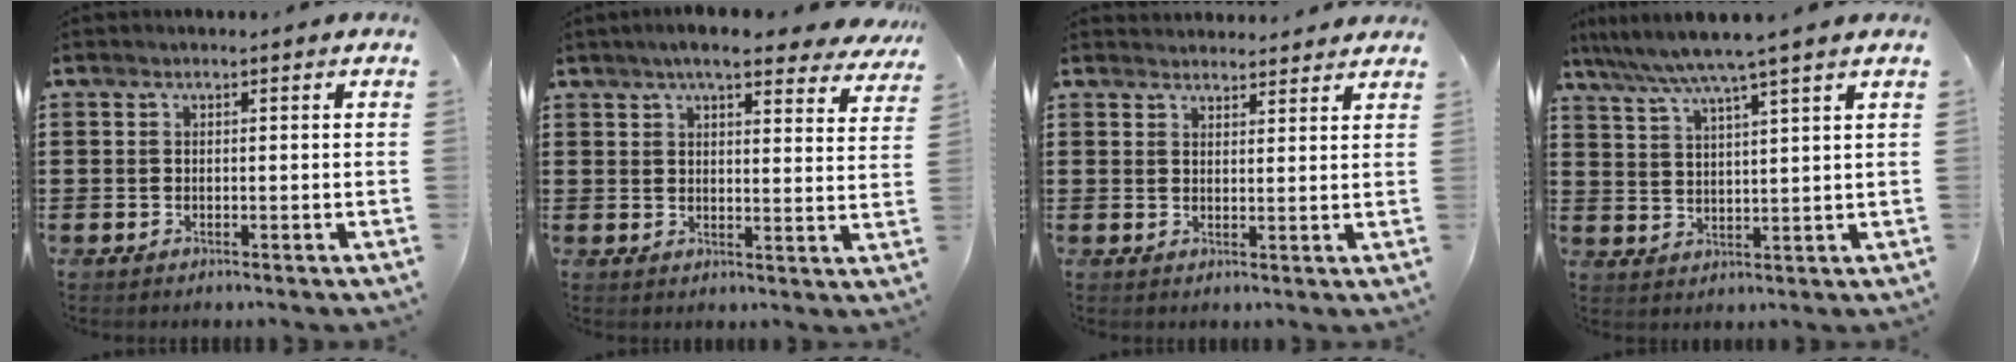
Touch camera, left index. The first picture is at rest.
{"total": 6.7, "force": [5.7, 0.9, 3.4], "torque": [-0.077, -0.012, 0.101]}
{"total": 2.4, "force": [2.4, 0.3, -0.2], "torque": [-0.003, -0.006, 0.046]}
{"total": 5.8, "force": [4.8, -1.0, 3.1], "torque": [-0.076, -0.023, 0.080]}